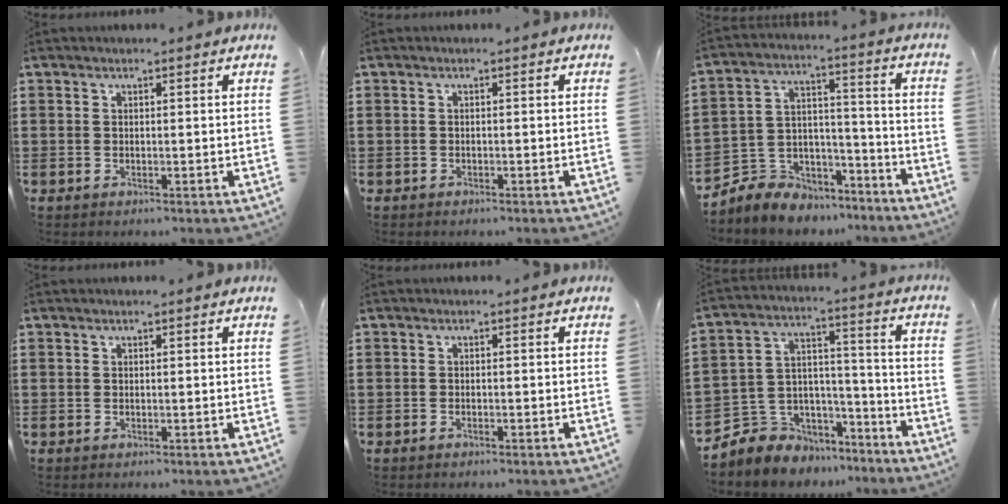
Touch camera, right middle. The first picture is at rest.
{"total": 0.6, "force": [-0.5, 0.3, 0.0], "torque": [0.000, 0.003, -0.012]}
{"total": 6.2, "force": [-5.5, 2.7, -0.8], "torque": [-0.004, 0.002, -0.112]}
{"total": 0.0}
{"total": 0.6, "force": [-0.6, 0.0, 0.2], "torque": [-0.006, -0.003, -0.011]}
{"total": 5.7, "force": [-3.9, 4.1, -0.9], "torque": [-0.012, -0.001, -0.077]}